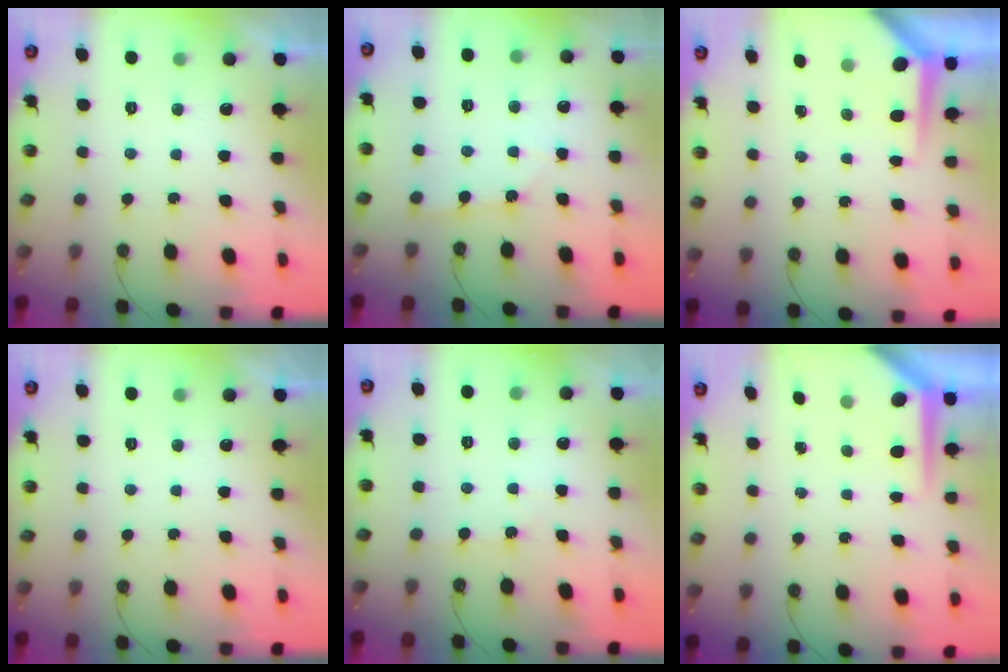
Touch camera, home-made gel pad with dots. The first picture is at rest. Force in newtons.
{"total": 1.3, "press": 1.3, "slide": 0.2}
{"total": 4.0, "press": 3.9, "slide": 0.3}
{"total": 0.0}
{"total": 2.1, "press": 2.0, "slide": 0.3}
{"total": 5.6, "press": 5.5, "slide": 0.4}